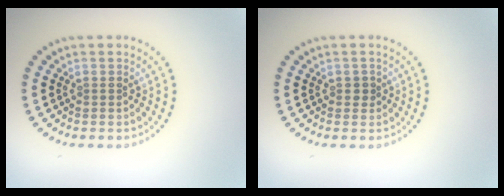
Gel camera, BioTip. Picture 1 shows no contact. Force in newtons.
{"total": 0.8, "press": 0.8, "slide": 0.2}